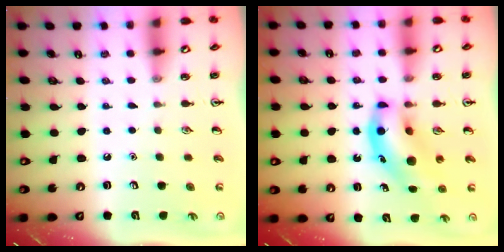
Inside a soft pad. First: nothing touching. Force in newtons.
{"total": 11.0, "press": 10.6, "slide": 2.9}